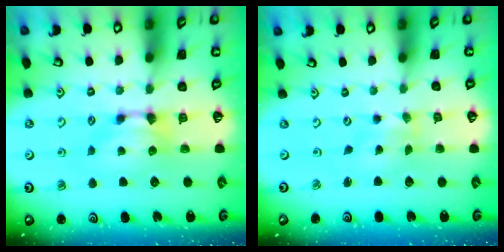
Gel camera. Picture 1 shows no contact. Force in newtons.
{"total": 3.3, "press": 3.1, "slide": 1.0}